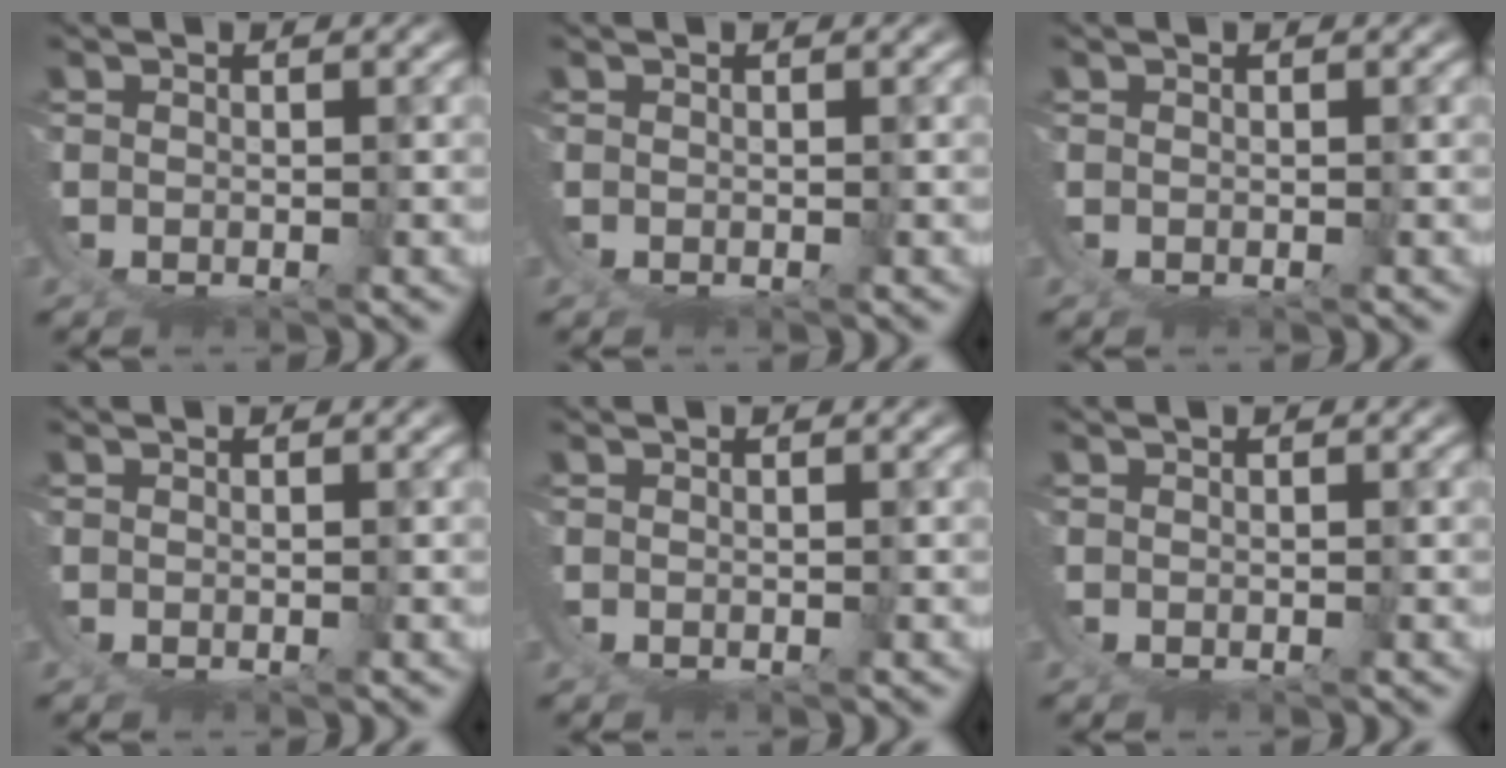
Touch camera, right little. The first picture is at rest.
{"total": 0.0}
{"total": 0.0}
{"total": 0.0}
{"total": 0.0}
{"total": 0.0}